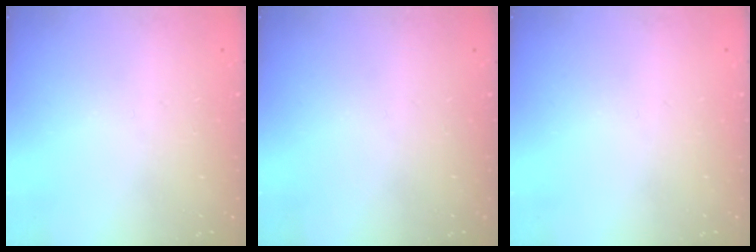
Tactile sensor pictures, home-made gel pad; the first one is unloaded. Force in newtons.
{"total": 0.0}
{"total": 0.0}